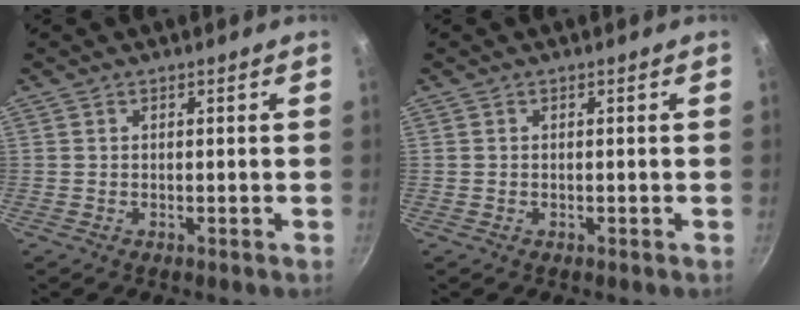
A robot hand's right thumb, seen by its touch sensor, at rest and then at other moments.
{"total": 0.0}